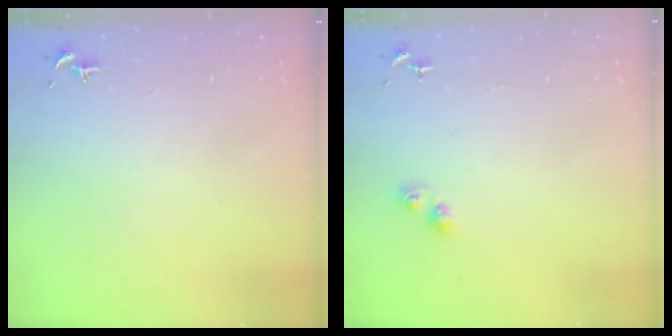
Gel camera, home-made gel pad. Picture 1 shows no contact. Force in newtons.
{"total": 2.8, "press": 2.8, "slide": 0.5}